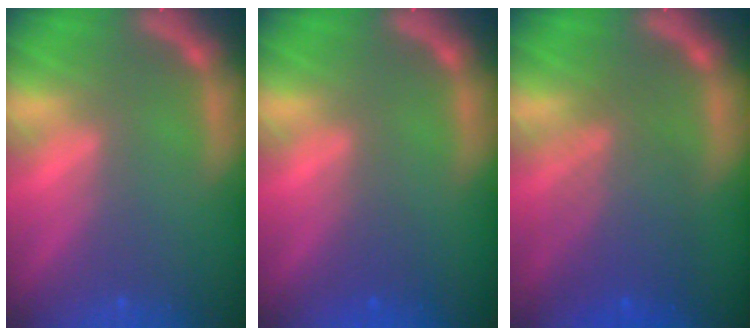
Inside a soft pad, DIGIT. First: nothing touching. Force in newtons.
{"total": 1.4}
{"total": 6.1}